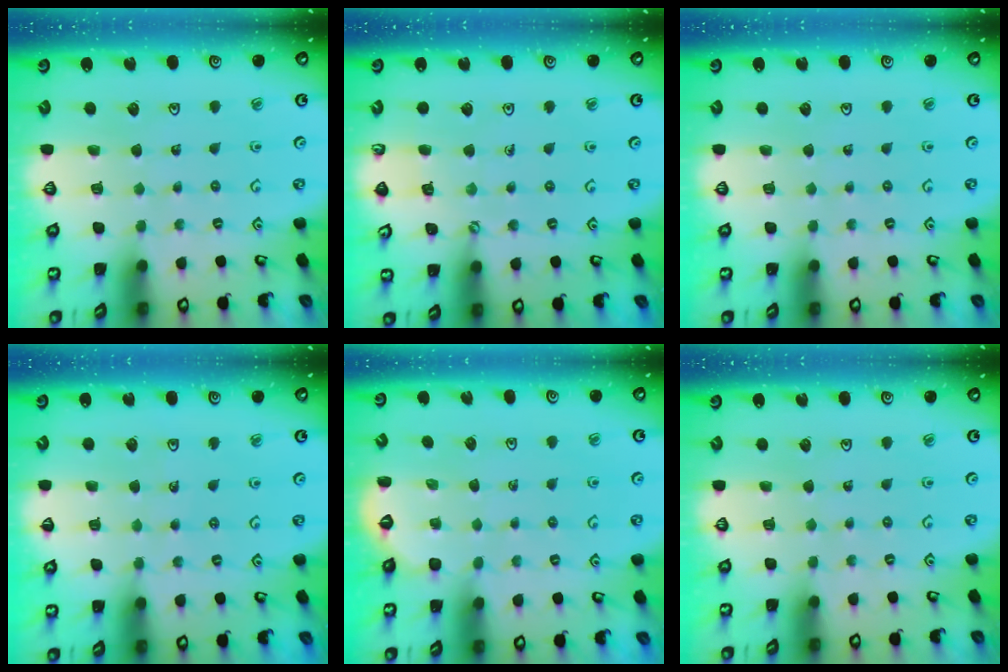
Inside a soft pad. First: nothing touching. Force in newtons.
{"total": 2.3, "press": 2.2, "slide": 0.3}
{"total": 0.0}
{"total": 3.9, "press": 3.5, "slide": 1.8}
{"total": 2.8, "press": 2.2, "slide": 1.8}
{"total": 0.0}